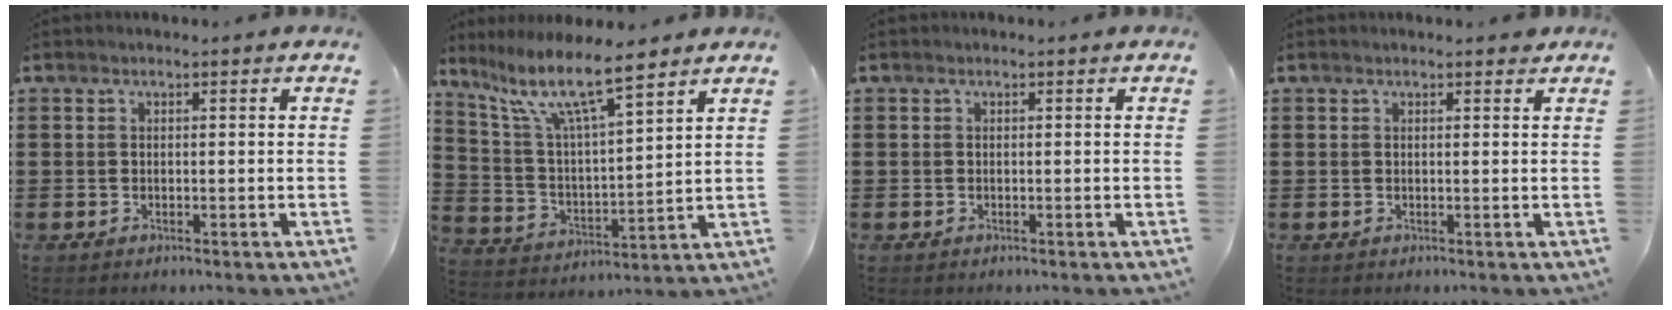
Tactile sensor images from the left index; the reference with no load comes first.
{"total": 10.1, "force": [7.7, 1.5, 6.4], "torque": [-0.151, -0.037, 0.130]}
{"total": 0.0}
{"total": 1.0, "force": [0.9, 0.2, 0.5], "torque": [-0.003, -0.002, 0.015]}